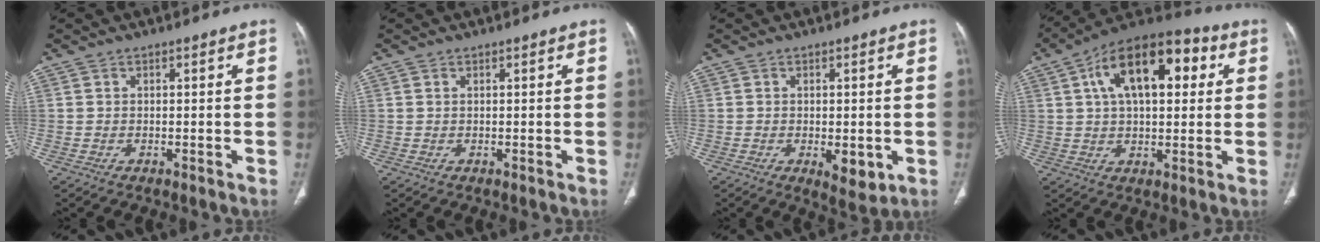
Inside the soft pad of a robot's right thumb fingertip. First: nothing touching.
{"total": 0.0}
{"total": 5.4, "force": [-1.3, 2.4, 4.6], "torque": [-0.055, -0.011, -0.010]}
{"total": 18.8, "force": [5.5, 9.6, 15.2], "torque": [-0.215, 0.022, 0.078]}